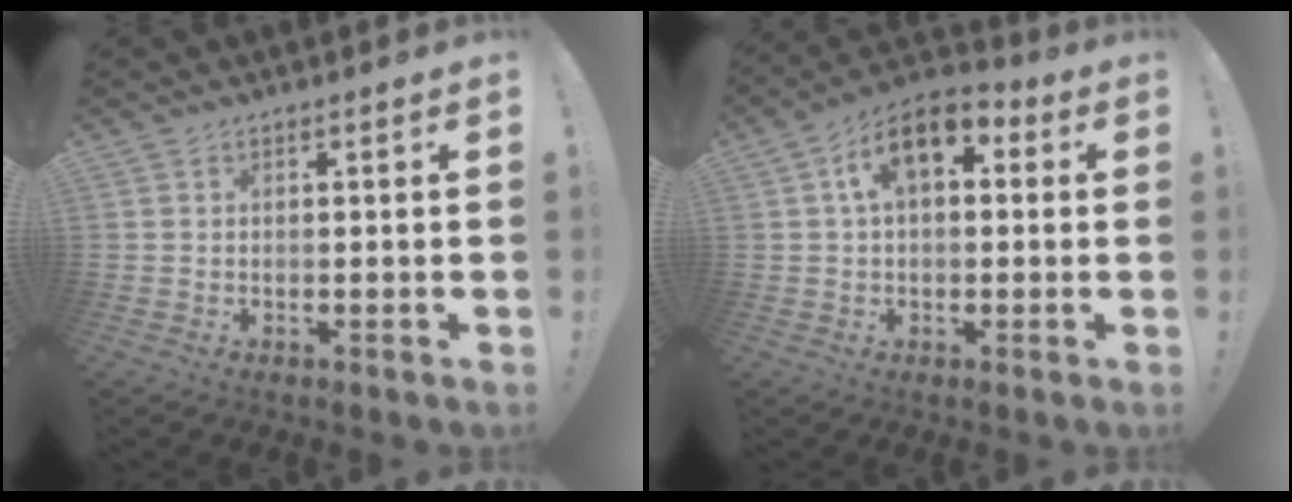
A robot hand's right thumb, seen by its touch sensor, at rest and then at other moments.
{"total": 11.0, "force": [3.9, 5.9, 8.4], "torque": [-0.145, 0.006, 0.073]}